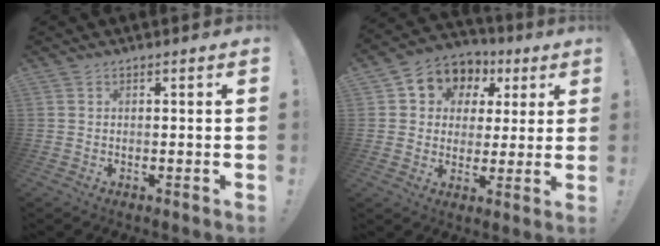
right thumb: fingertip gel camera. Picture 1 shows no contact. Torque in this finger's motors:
{"motor_torque": [0.14, 0.15, 0.85, 0.15, 0.02]}